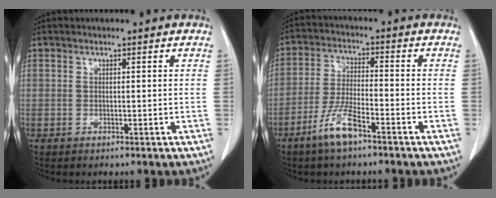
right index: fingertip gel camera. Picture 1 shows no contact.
{"total": 6.9, "force": [-4.4, 1.1, 5.1], "torque": [-0.106, -0.005, -0.084]}